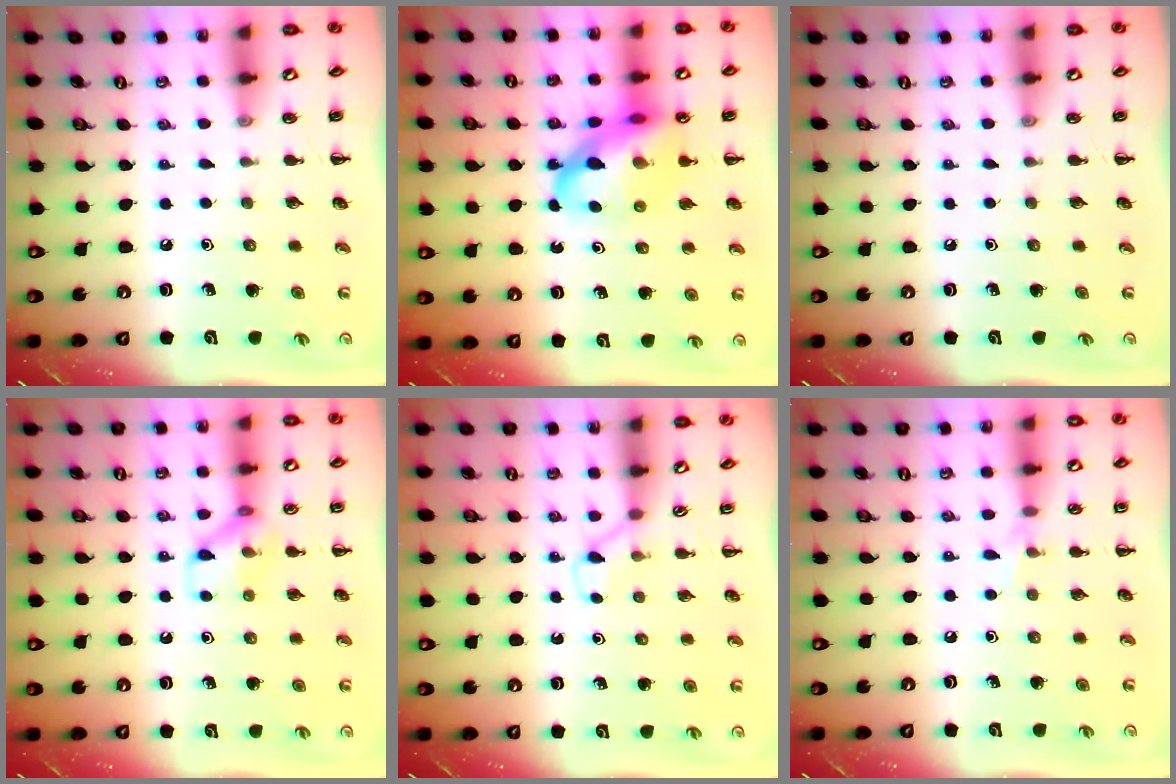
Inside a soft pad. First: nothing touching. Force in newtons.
{"total": 16.0, "press": 15.4, "slide": 4.1}
{"total": 0.0}
{"total": 8.2, "press": 8.2, "slide": 0.4}
{"total": 2.1, "press": 2.0, "slide": 0.8}
{"total": 4.8, "press": 4.6, "slide": 1.3}